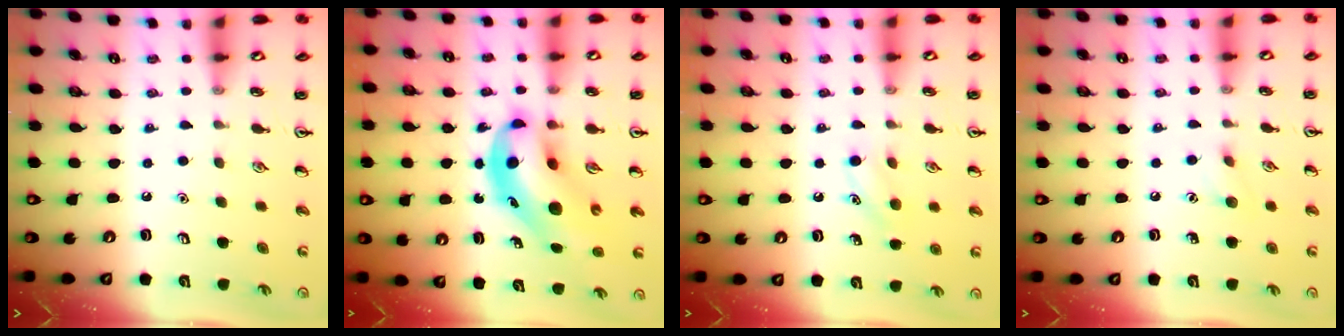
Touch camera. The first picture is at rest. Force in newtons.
{"total": 10.0, "press": 9.6, "slide": 2.8}
{"total": 7.7, "press": 7.5, "slide": 1.7}
{"total": 5.7, "press": 5.5, "slide": 1.7}